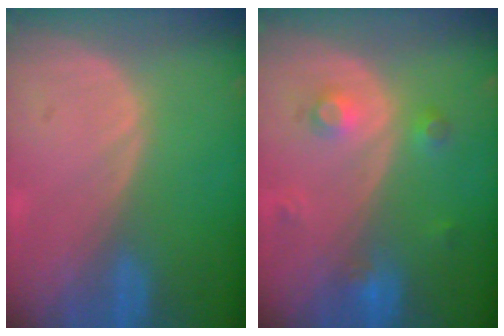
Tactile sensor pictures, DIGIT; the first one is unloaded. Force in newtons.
{"total": 3.6, "press": 3.2, "slide": 1.6}